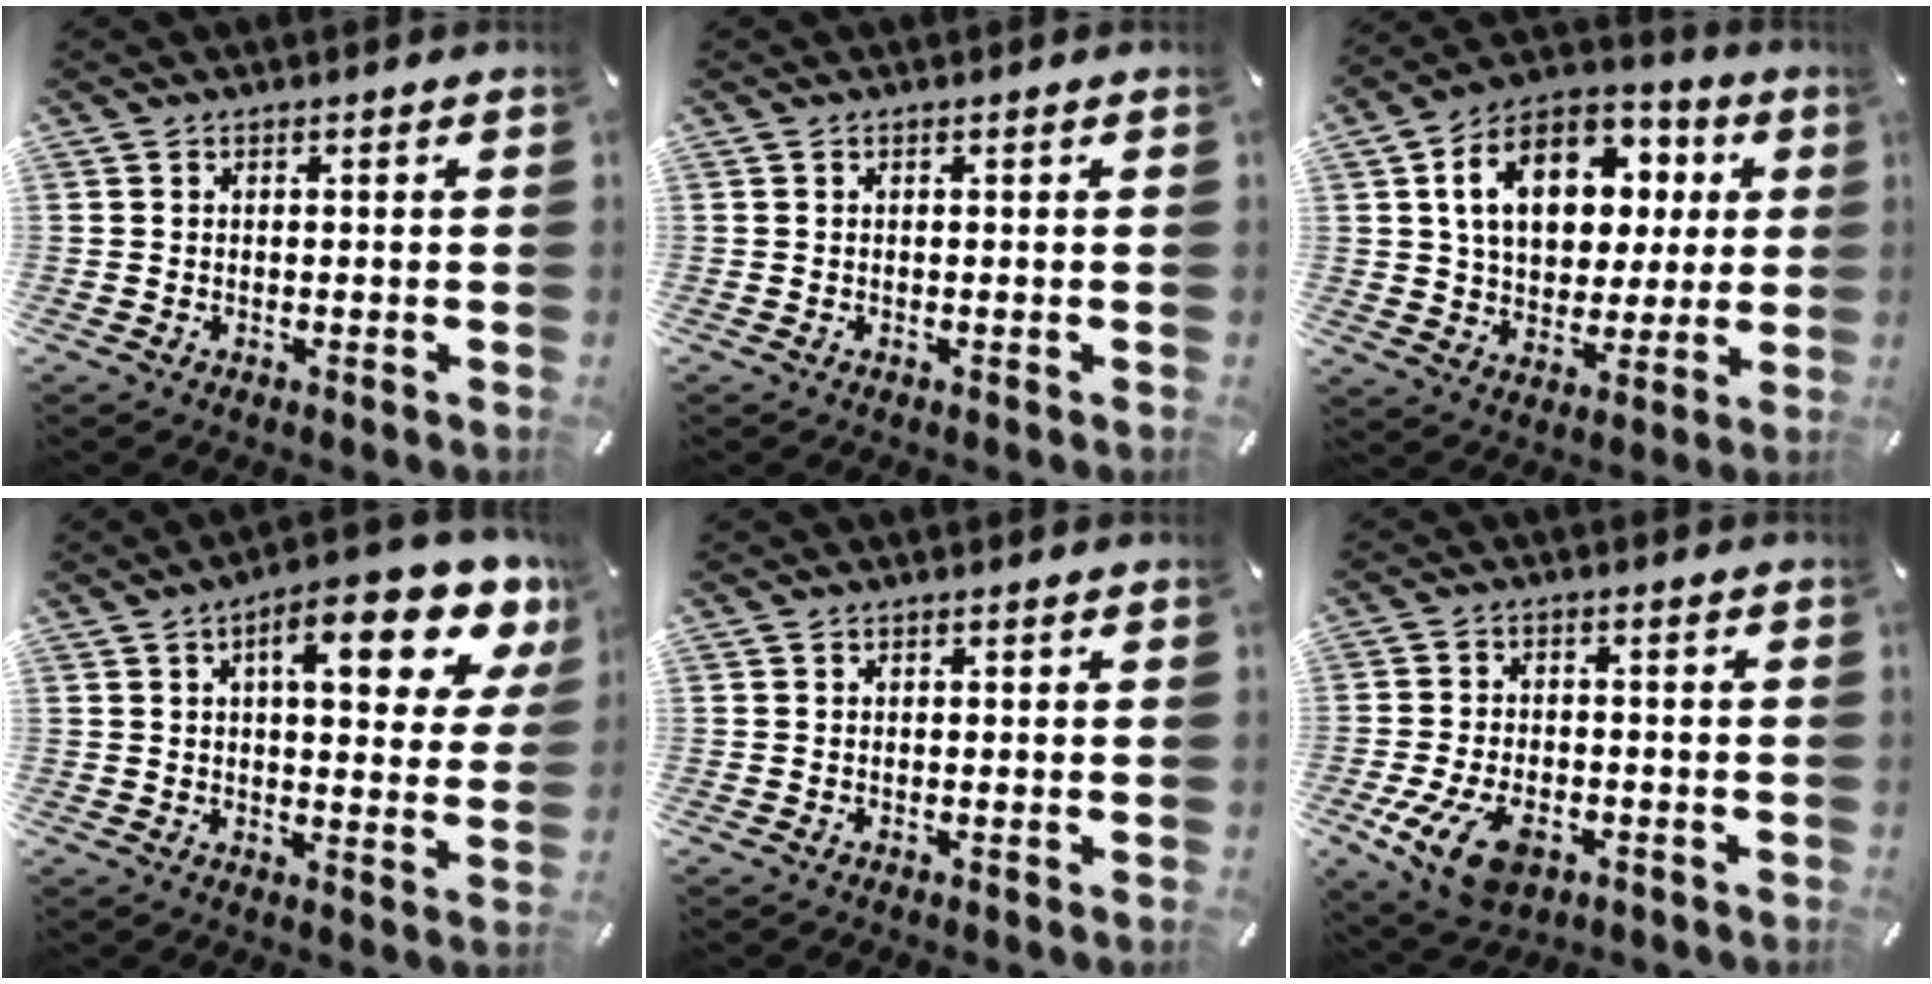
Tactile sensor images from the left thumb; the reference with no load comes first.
{"total": 0.0}
{"total": 16.7, "force": [5.3, 12.3, 9.9], "torque": [-0.175, -0.006, 0.101]}
{"total": 15.2, "force": [7.5, 5.3, 12.2], "torque": [-0.164, -0.033, 0.112]}
{"total": 0.0}
{"total": 10.8, "force": [-4.6, 6.6, 7.1], "torque": [-0.150, 0.004, -0.084]}